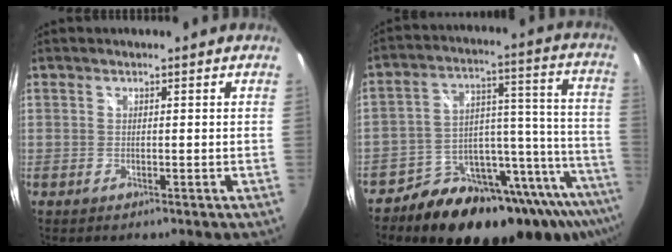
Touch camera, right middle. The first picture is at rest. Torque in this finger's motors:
{"motor_torque": [1.03, -1.11, 0.20, 0.12]}